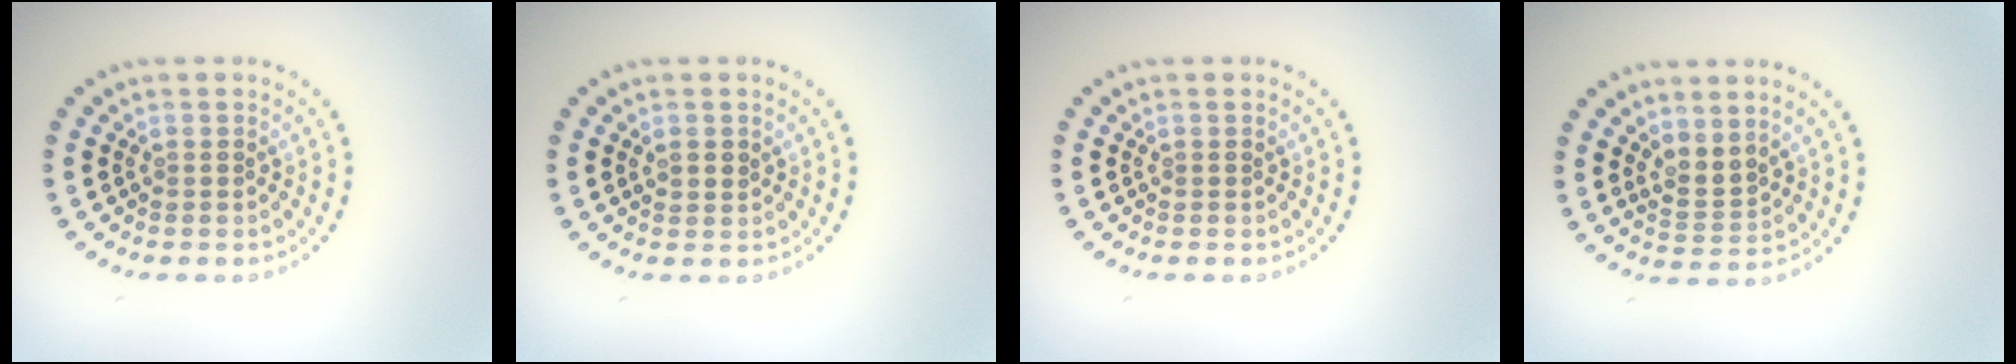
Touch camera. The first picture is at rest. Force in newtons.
{"total": 1.0, "press": 1.0, "slide": 0.3}
{"total": 0.0}
{"total": 2.1, "press": 1.5, "slide": 1.5}